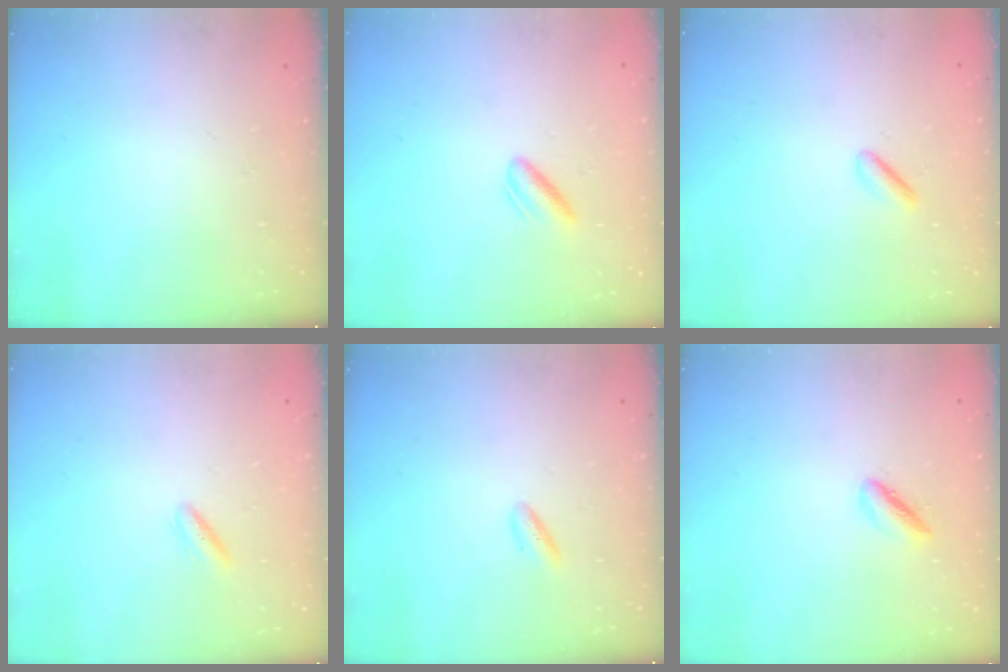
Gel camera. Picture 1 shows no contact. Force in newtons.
{"total": 3.9, "press": 3.6, "slide": 1.3}
{"total": 1.5, "press": 1.2, "slide": 0.9}
{"total": 2.1, "press": 1.9, "slide": 1.0}
{"total": 2.2, "press": 2.2, "slide": 0.5}
{"total": 1.9, "press": 1.8, "slide": 0.4}